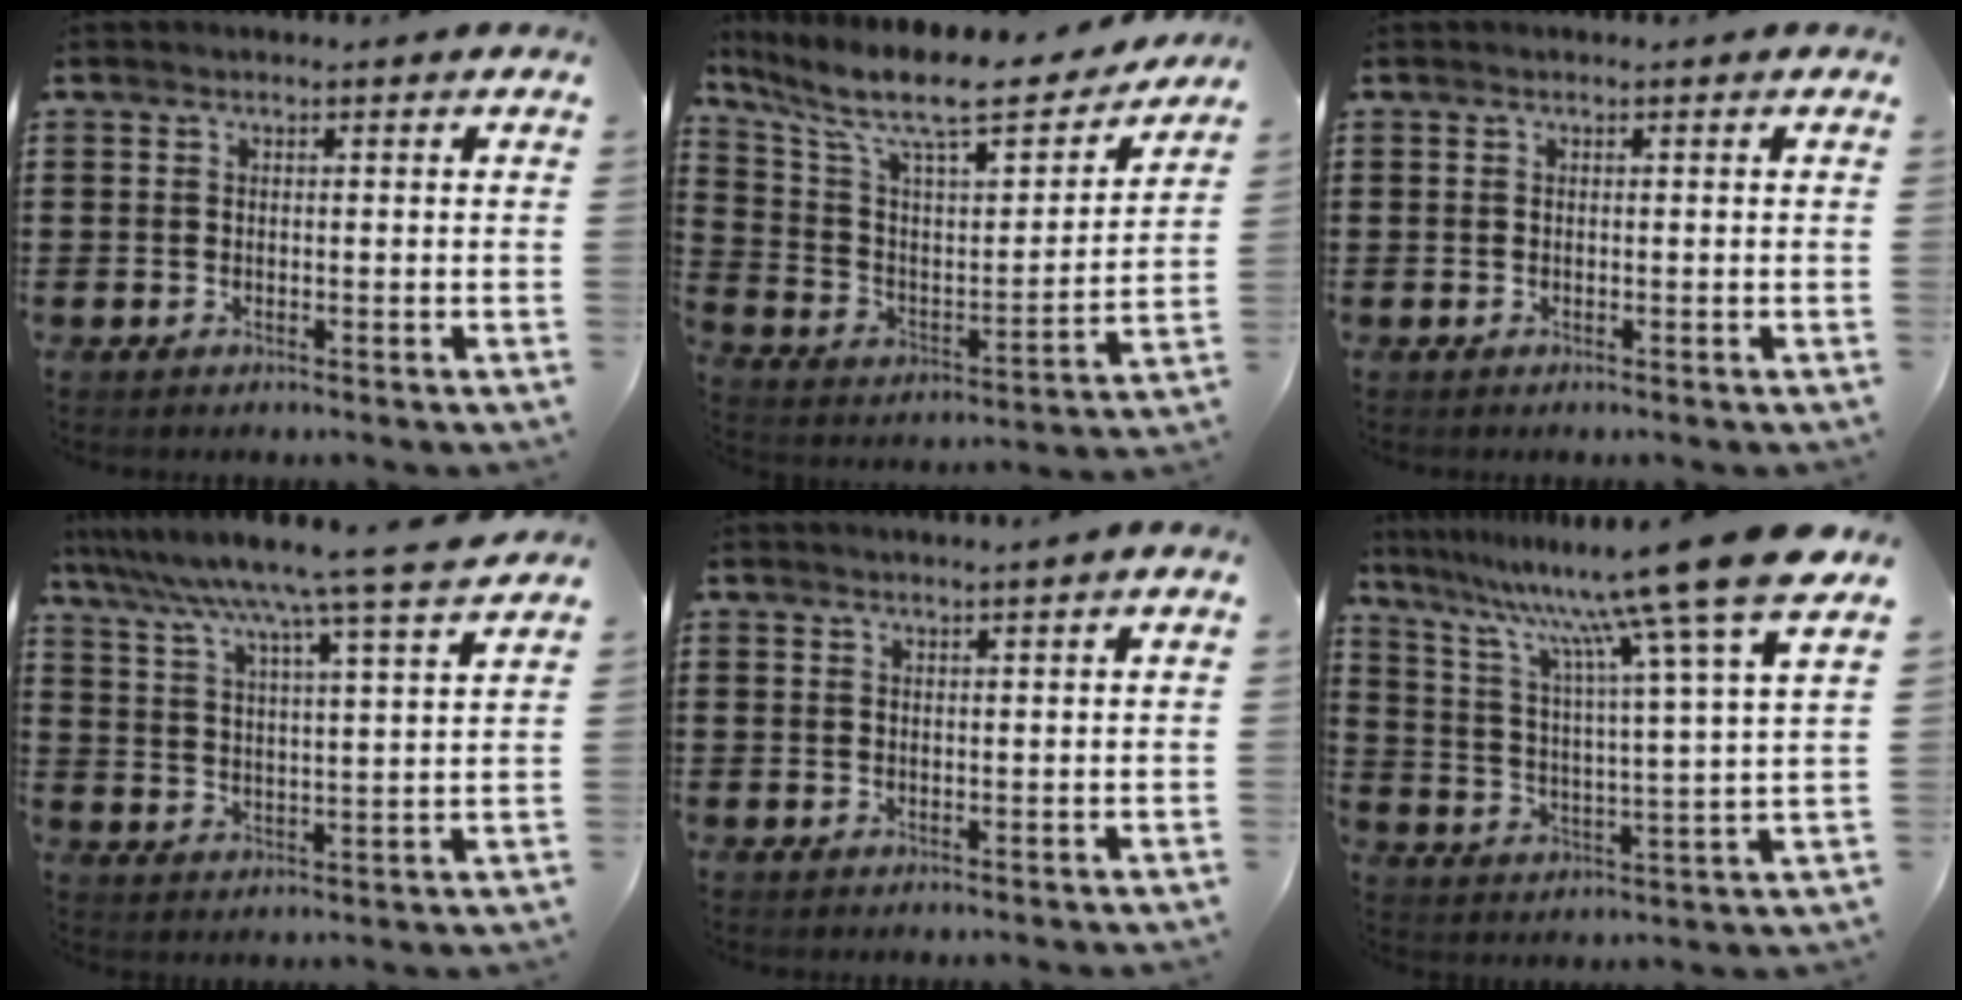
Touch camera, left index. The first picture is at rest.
{"total": 11.8, "force": [9.5, 2.2, 6.7], "torque": [-0.161, -0.063, 0.159]}
{"total": 0.0}
{"total": 7.2, "force": [6.5, -1.3, 2.9], "torque": [-0.083, -0.049, 0.103]}
{"total": 1.0, "force": [0.9, -0.4, 0.4], "torque": [-0.006, -0.003, 0.017]}
{"total": 14.9, "force": [12.0, -0.7, 8.8], "torque": [-0.197, -0.076, 0.188]}